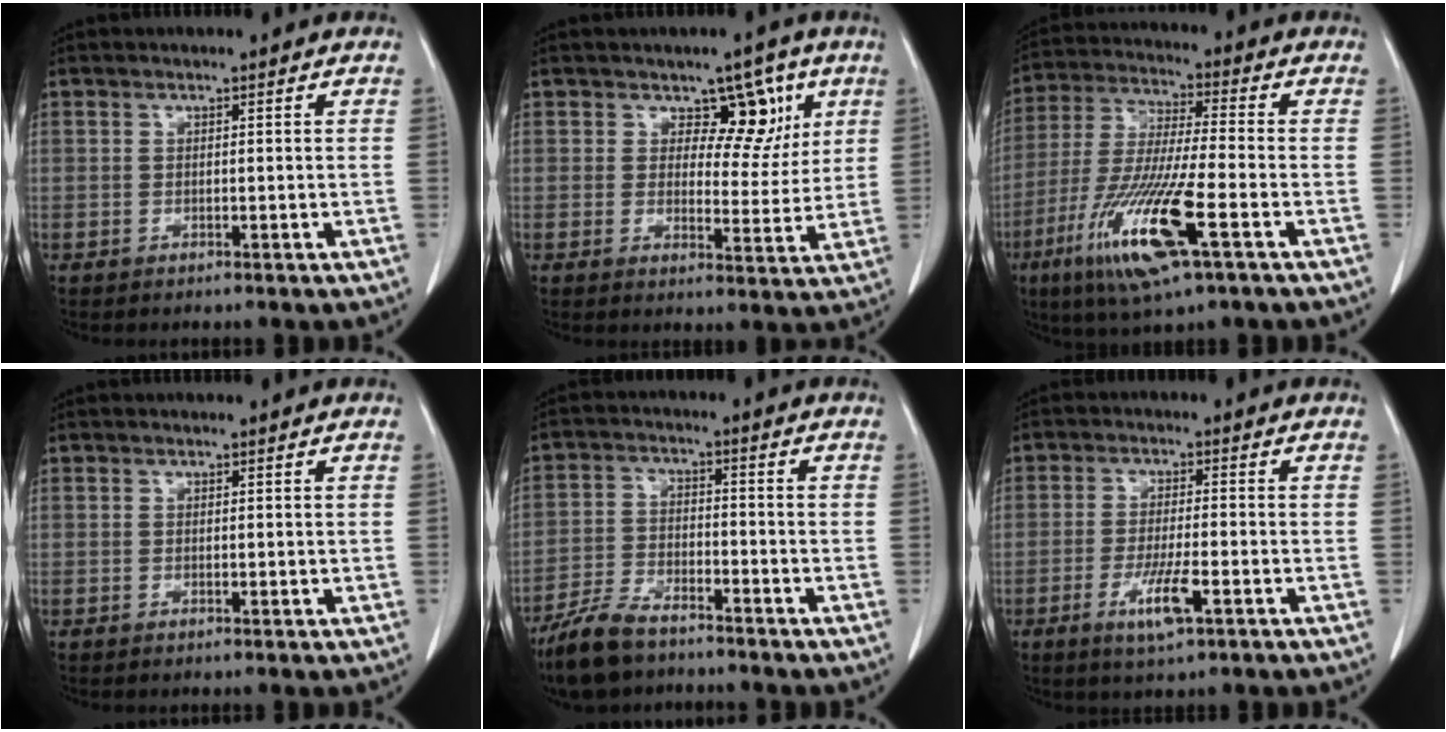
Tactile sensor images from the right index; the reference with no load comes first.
{"total": 6.9, "force": [3.2, 4.3, 4.3], "torque": [-0.035, 0.002, 0.043]}
{"total": 15.7, "force": [-6.7, 1.2, 14.1], "torque": [-0.292, -0.030, -0.123]}
{"total": 0.7, "force": [0.0, 0.3, 0.6], "torque": [-0.008, -0.002, -0.001]}
{"total": 8.0, "force": [-6.5, 2.5, 4.0], "torque": [-0.090, -0.017, -0.126]}
{"total": 6.2, "force": [-2.7, 0.6, 5.5], "torque": [-0.106, -0.011, -0.048]}